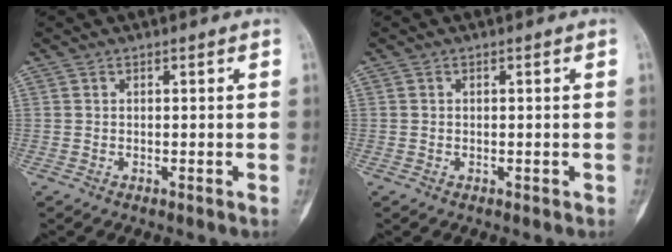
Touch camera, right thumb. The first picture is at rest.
{"total": 0.5, "force": [-0.2, 0.5, 0.0], "torque": [0.008, 0.005, -0.005]}